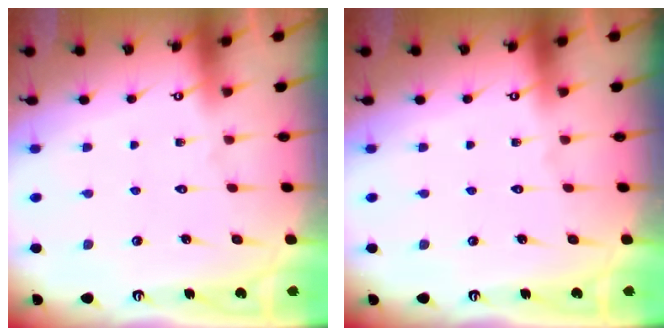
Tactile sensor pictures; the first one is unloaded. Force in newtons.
{"total": 0.0}